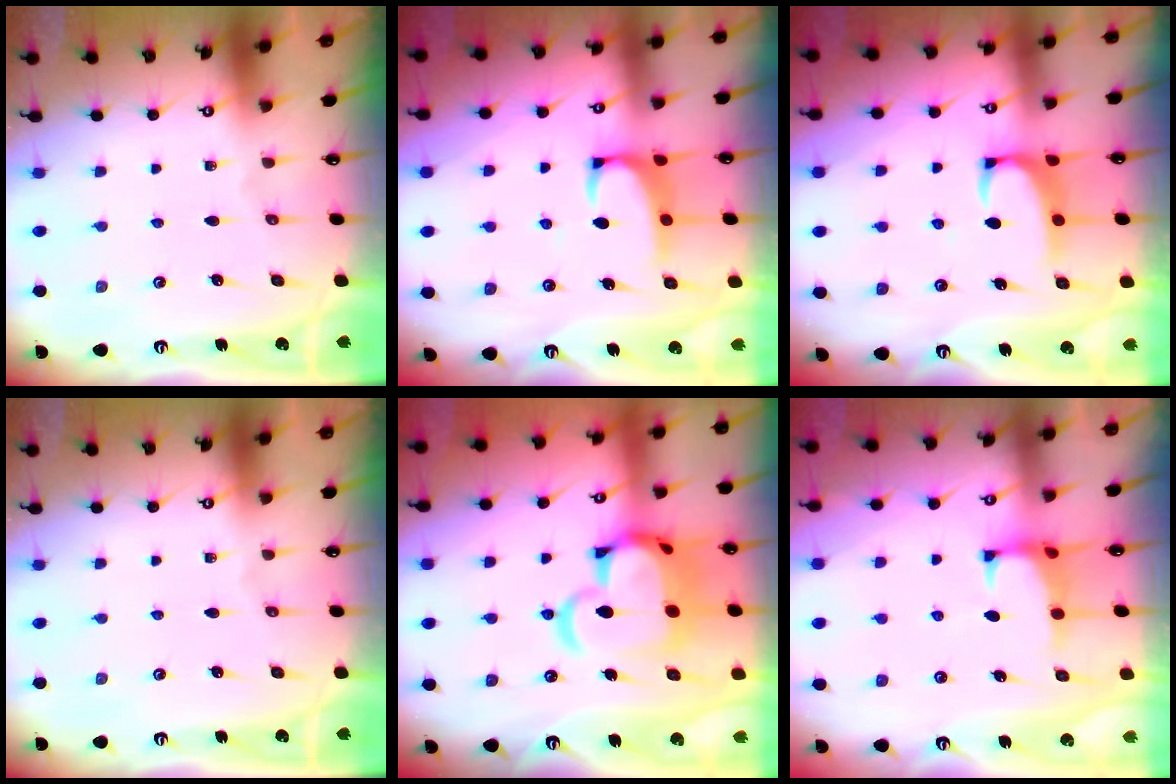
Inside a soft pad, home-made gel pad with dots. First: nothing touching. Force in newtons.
{"total": 2.5, "press": 2.4, "slide": 0.8}
{"total": 2.5, "press": 2.4, "slide": 0.8}
{"total": 0.0}
{"total": 14.8, "press": 14.7, "slide": 2.0}
{"total": 1.4, "press": 1.3, "slide": 0.5}